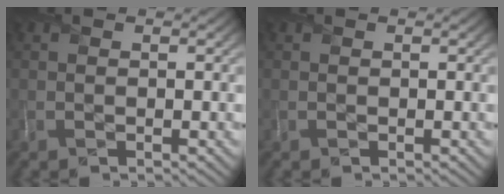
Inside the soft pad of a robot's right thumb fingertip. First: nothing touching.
{"total": 0.0}